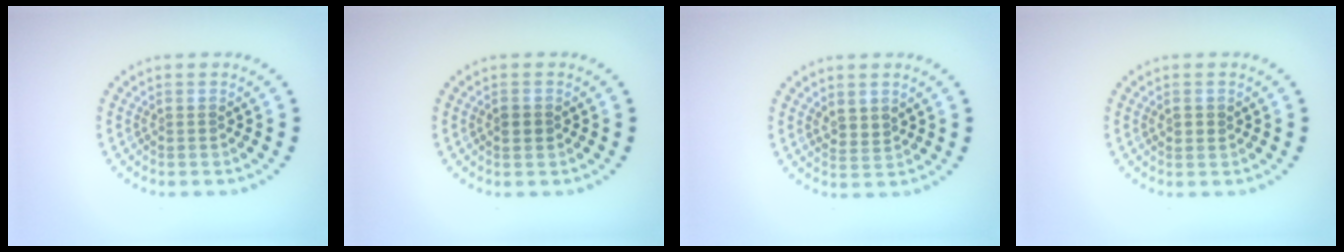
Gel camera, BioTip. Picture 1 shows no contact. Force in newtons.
{"total": 1.2, "press": 1.2, "slide": 0.1}
{"total": 1.7, "press": 1.3, "slide": 1.1}
{"total": 1.0, "press": 0.9, "slide": 0.3}